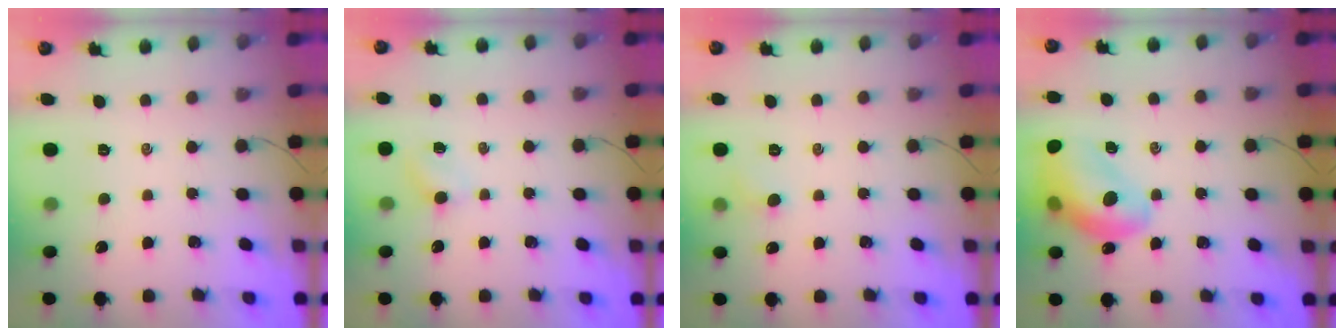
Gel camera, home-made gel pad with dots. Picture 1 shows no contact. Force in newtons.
{"total": 2.1, "press": 2.0, "slide": 0.7}
{"total": 3.4, "press": 3.3, "slide": 1.1}
{"total": 18.0, "press": 17.5, "slide": 4.3}